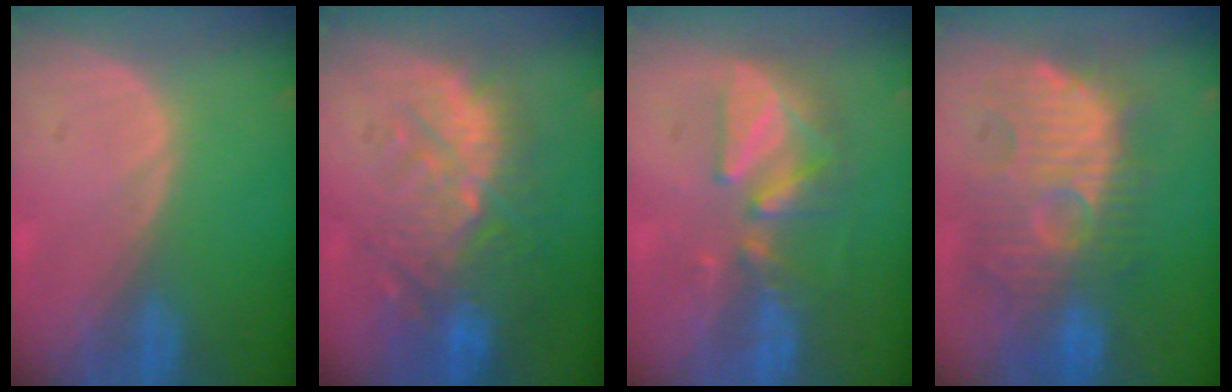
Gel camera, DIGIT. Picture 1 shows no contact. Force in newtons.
{"total": 11.1, "press": 9.9, "slide": 5.0}
{"total": 7.6, "press": 7.3, "slide": 1.8}
{"total": 12.2, "press": 11.8, "slide": 3.1}